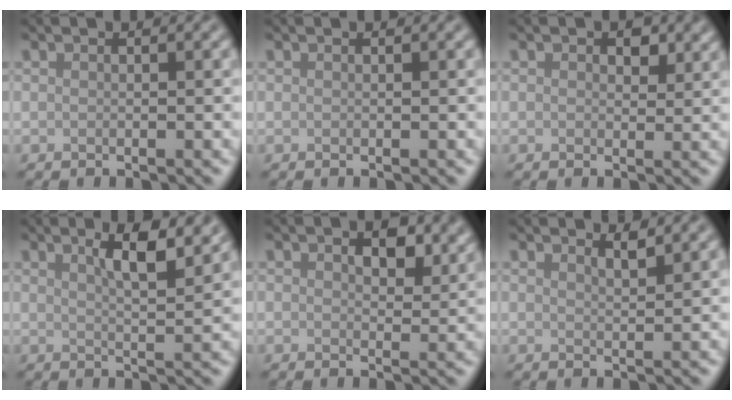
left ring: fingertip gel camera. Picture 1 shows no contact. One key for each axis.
{"total": 0.0}
{"total": 1.6, "fx": 0.7, "fy": 1.0, "fz": 1.0, "tx": -0.012, "ty": -0.004, "tz": 0.008}
{"total": 4.3, "fx": 2.3, "fy": 1.1, "fz": 3.5, "tx": -0.053, "ty": 0.002, "tz": 0.038}
{"total": 3.3, "fx": 1.5, "fy": 1.8, "fz": 2.3, "tx": -0.034, "ty": -0.003, "tz": 0.023}
{"total": 1.4, "fx": 1.2, "fy": 0.3, "fz": 0.7, "tx": -0.005, "ty": 0.001, "tz": 0.018}